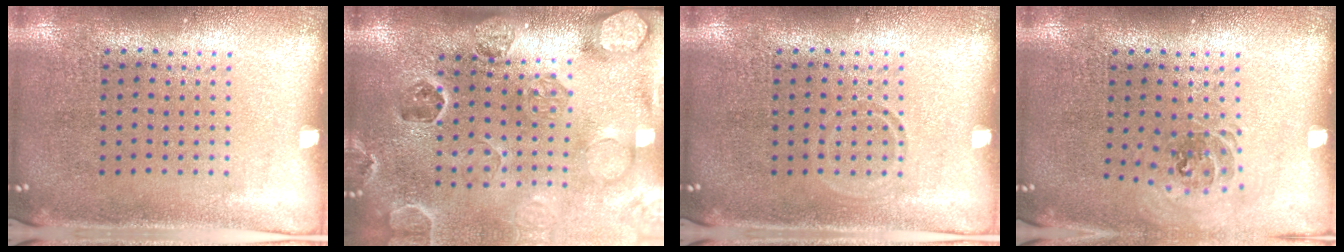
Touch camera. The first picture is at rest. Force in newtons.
{"total": 2.7, "press": 2.6, "slide": 0.5}
{"total": 0.8, "press": 0.8, "slide": 0.3}
{"total": 0.9, "press": 0.9, "slide": 0.2}